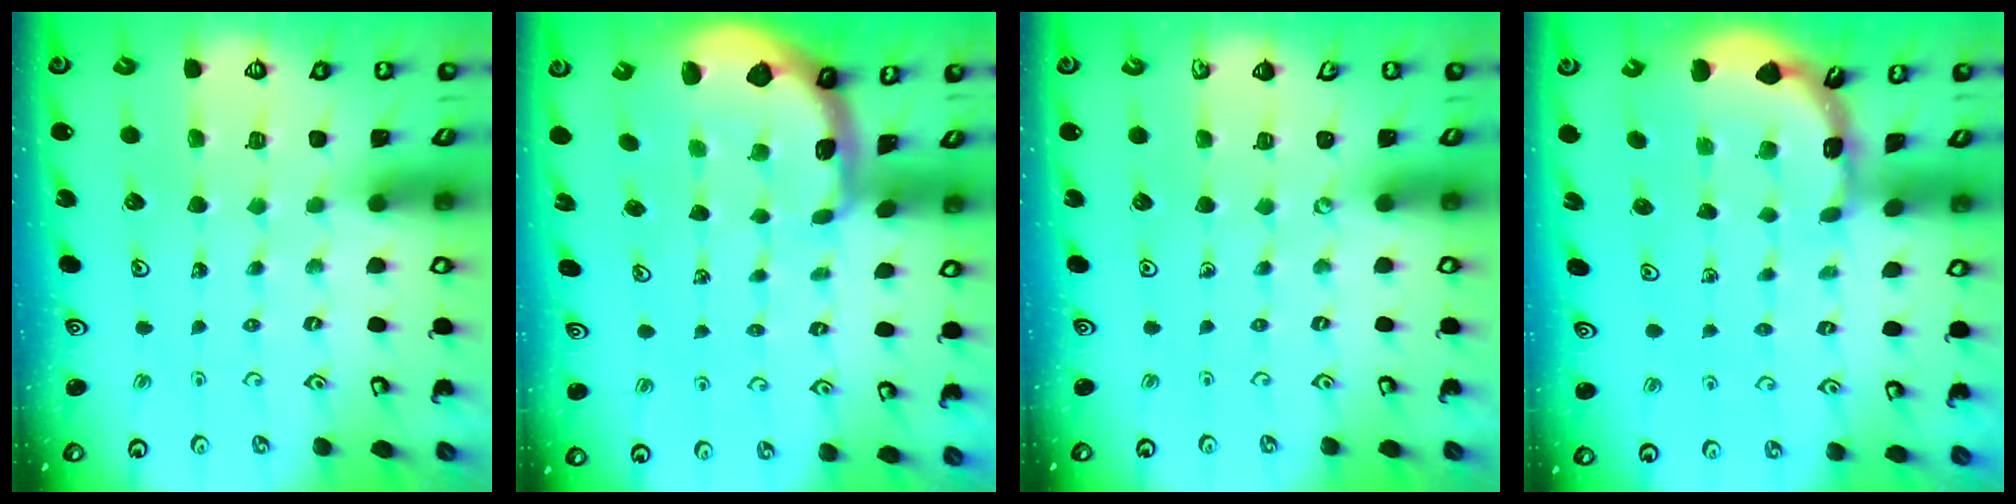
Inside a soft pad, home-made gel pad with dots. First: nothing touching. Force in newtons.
{"total": 1.0, "press": 0.9, "slide": 0.4}
{"total": 0.0}
{"total": 1.9, "press": 1.9, "slide": 0.1}